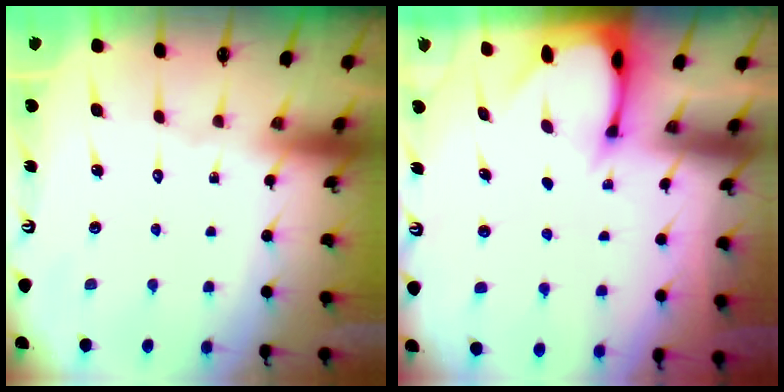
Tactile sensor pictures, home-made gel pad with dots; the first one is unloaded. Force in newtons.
{"total": 2.3, "press": 2.3, "slide": 0.1}